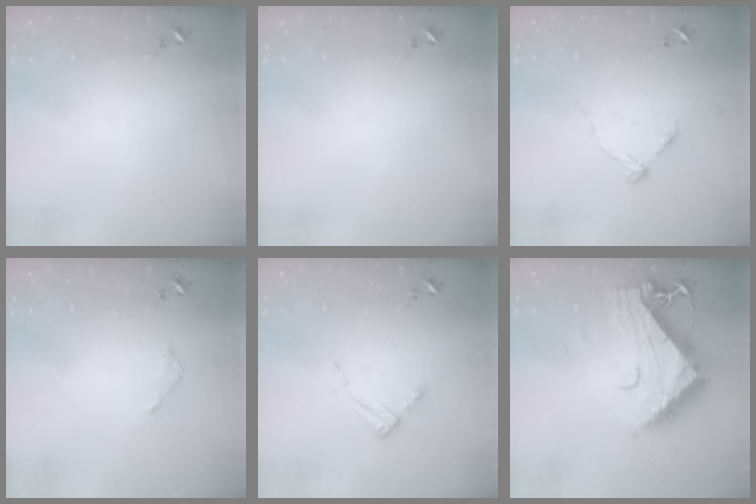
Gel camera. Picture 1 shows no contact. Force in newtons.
{"total": 0.0}
{"total": 5.8, "press": 5.8, "slide": 0.4}
{"total": 2.1, "press": 2.1, "slide": 0.2}
{"total": 2.7, "press": 2.7, "slide": 0.4}
{"total": 15.6, "press": 15.5, "slide": 1.5}